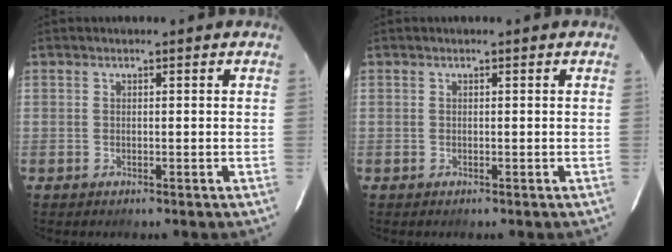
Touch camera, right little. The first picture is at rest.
{"total": 0.0}